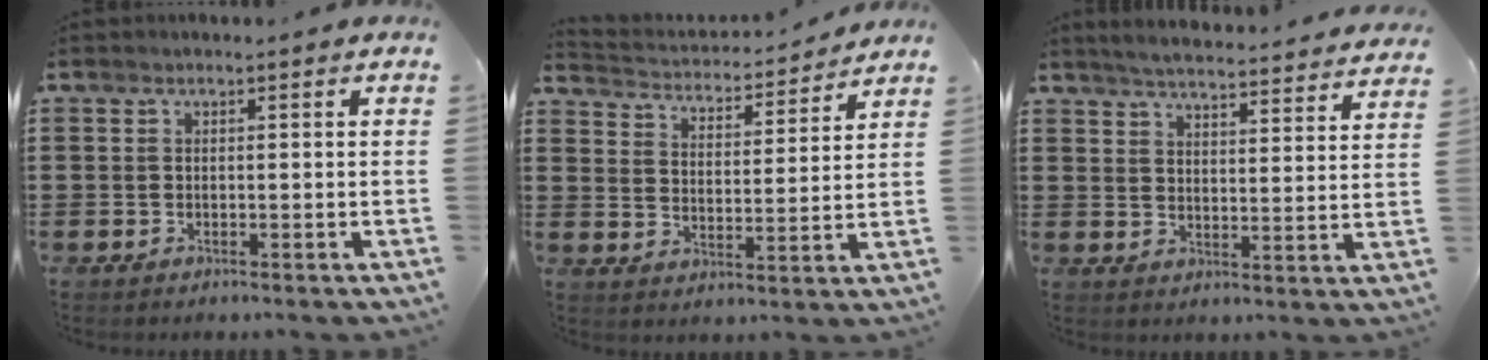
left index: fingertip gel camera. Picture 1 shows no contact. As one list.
[{"total": 3.1, "force": [3.1, 0.3, 0.1], "torque": [-0.024, -0.030, 0.045]}, {"total": 4.5, "force": [4.5, -0.4, 0.7], "torque": [-0.035, -0.034, 0.074]}]